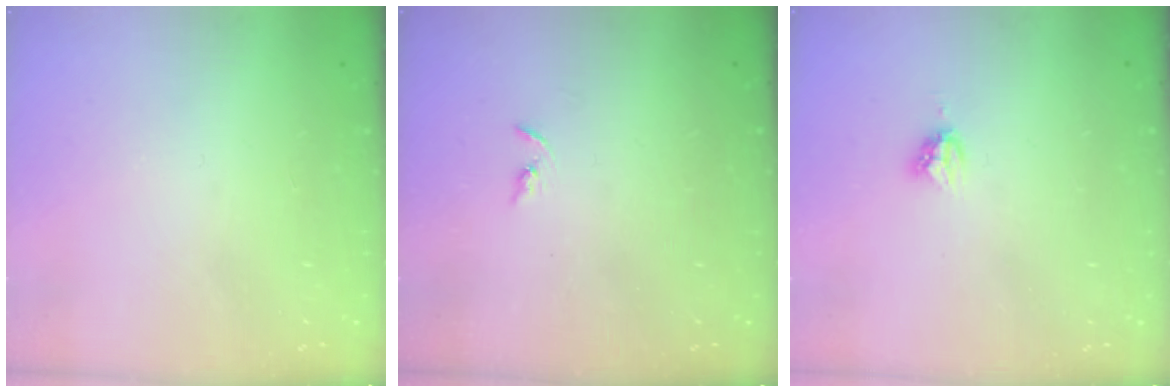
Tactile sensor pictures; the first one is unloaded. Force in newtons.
{"total": 2.2, "press": 2.2, "slide": 0.2}
{"total": 3.4, "press": 3.4, "slide": 0.4}